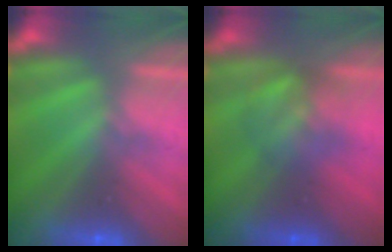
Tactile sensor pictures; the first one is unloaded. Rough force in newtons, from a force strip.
{"total": 2.5}